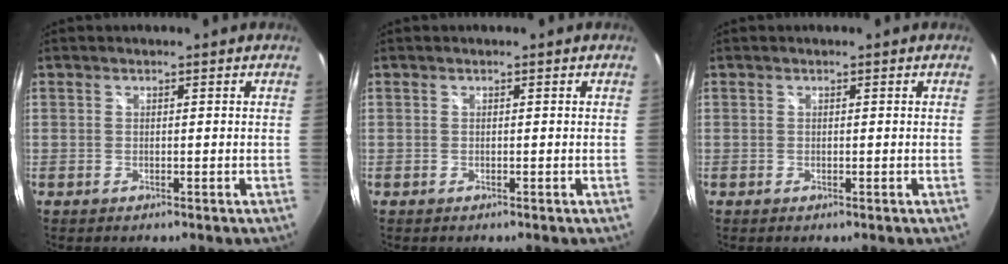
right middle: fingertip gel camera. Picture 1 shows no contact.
{"total": 0.0}
{"total": 0.0}